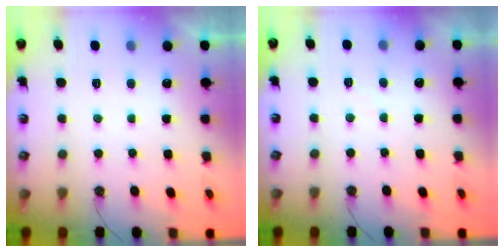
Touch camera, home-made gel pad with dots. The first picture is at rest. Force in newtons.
{"total": 2.6, "press": 2.6, "slide": 0.4}